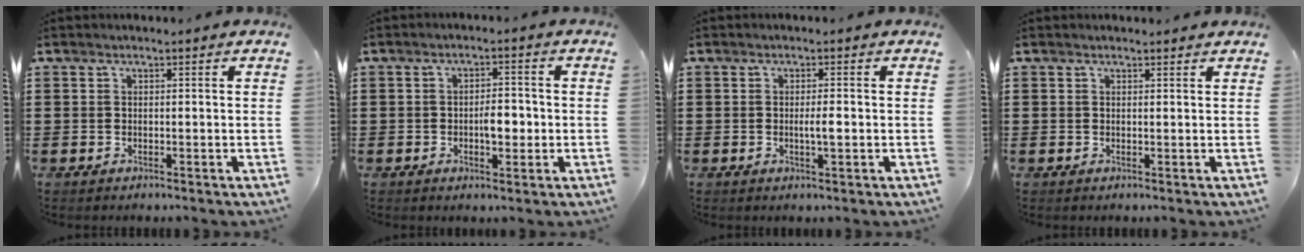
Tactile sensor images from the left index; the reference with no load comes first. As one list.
[{"total": 3.8, "force": [-0.6, 1.7, 3.3], "torque": [-0.046, 0.001, -0.017]}, {"total": 2.1, "force": [-0.2, 0.2, 2.1], "torque": [-0.039, -0.001, -0.005]}, {"total": 0.8, "force": [0.7, 0.3, 0.0], "torque": [-0.003, 0.001, 0.014]}]